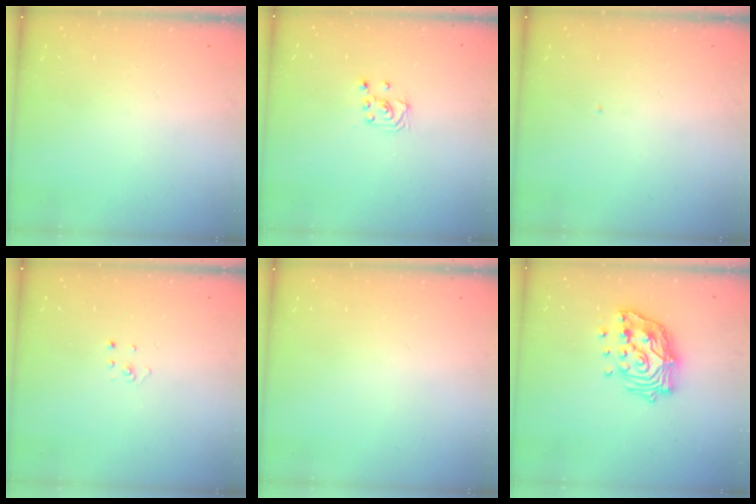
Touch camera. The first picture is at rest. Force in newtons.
{"total": 2.0, "press": 2.0, "slide": 0.2}
{"total": 0.0}
{"total": 1.5, "press": 1.5, "slide": 0.1}
{"total": 0.0}
{"total": 16.1, "press": 16.0, "slide": 1.8}